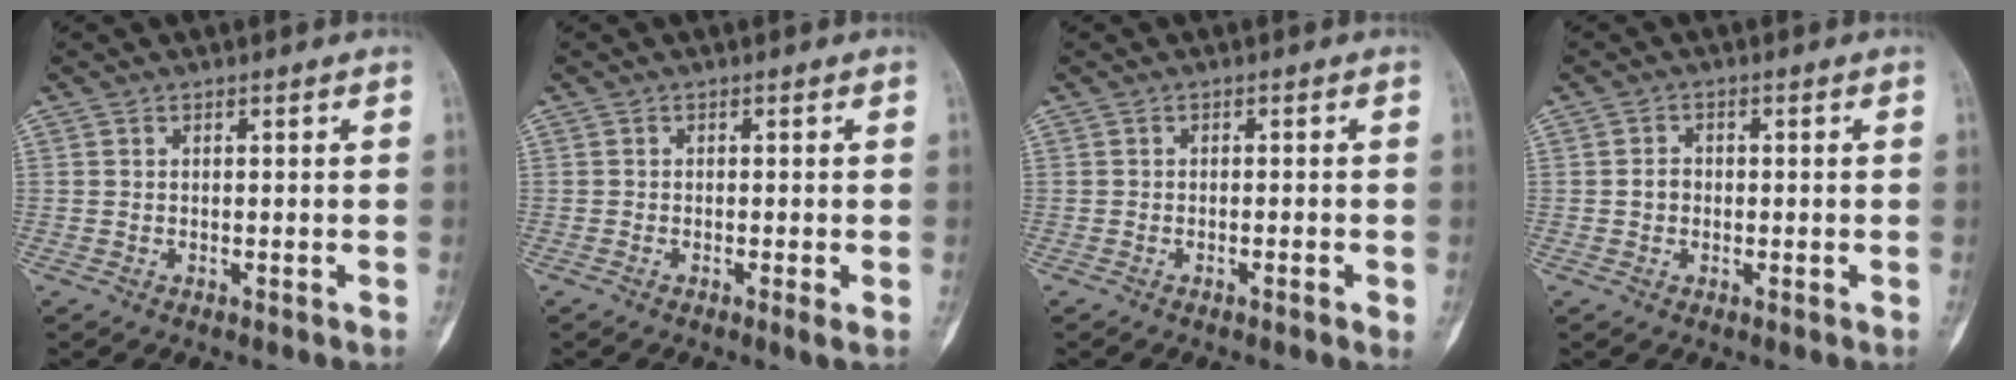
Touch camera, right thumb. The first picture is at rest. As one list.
[{"total": 1.0, "force": [-0.3, 0.0, 1.0], "torque": [-0.019, -0.004, -0.012]}, {"total": 1.6, "force": [-0.6, 0.3, 1.4], "torque": [-0.020, -0.001, -0.009]}, {"total": 2.1, "force": [-0.3, 1.8, 1.0], "torque": [-0.004, 0.009, -0.008]}]